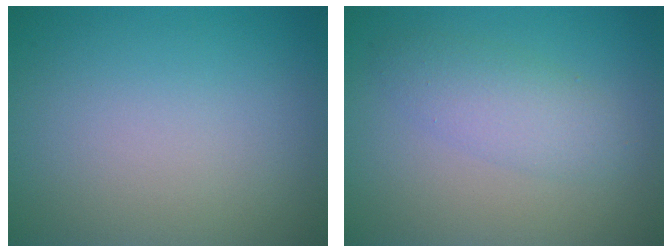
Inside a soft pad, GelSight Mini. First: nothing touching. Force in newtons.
{"total": 3.0, "press": 3.0, "slide": 0.1}